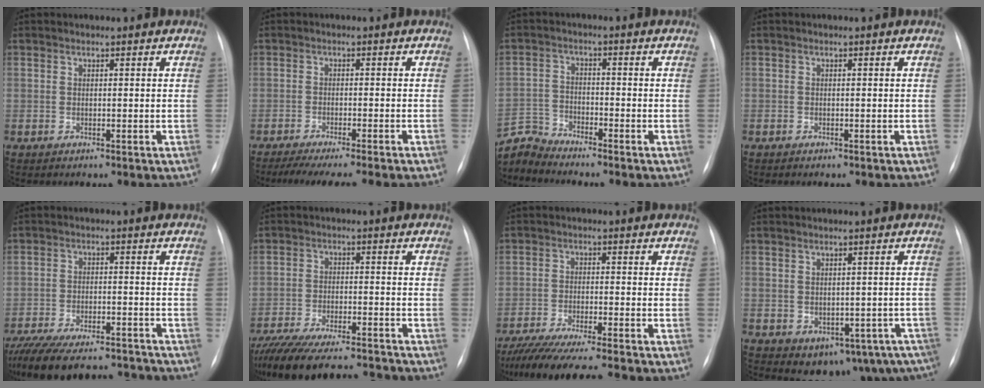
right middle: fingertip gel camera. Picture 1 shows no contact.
{"total": 11.0, "force": [-9.3, -0.2, 5.9], "torque": [-0.067, -0.022, -0.130]}
{"total": 5.2, "force": [-5.0, -0.8, -1.1], "torque": [0.012, -0.005, -0.097]}
{"total": 0.0}
{"total": 18.5, "force": [-16.6, 3.9, 7.1], "torque": [-0.158, -0.014, -0.239]}
{"total": 18.2, "force": [-16.5, 2.4, 7.1], "torque": [-0.151, -0.021, -0.244]}
{"total": 12.7, "force": [-11.0, -0.4, 6.4], "torque": [-0.092, -0.034, -0.171]}
{"total": 12.0, "force": [-7.2, 7.6, 5.9], "torque": [-0.064, 0.010, -0.077]}